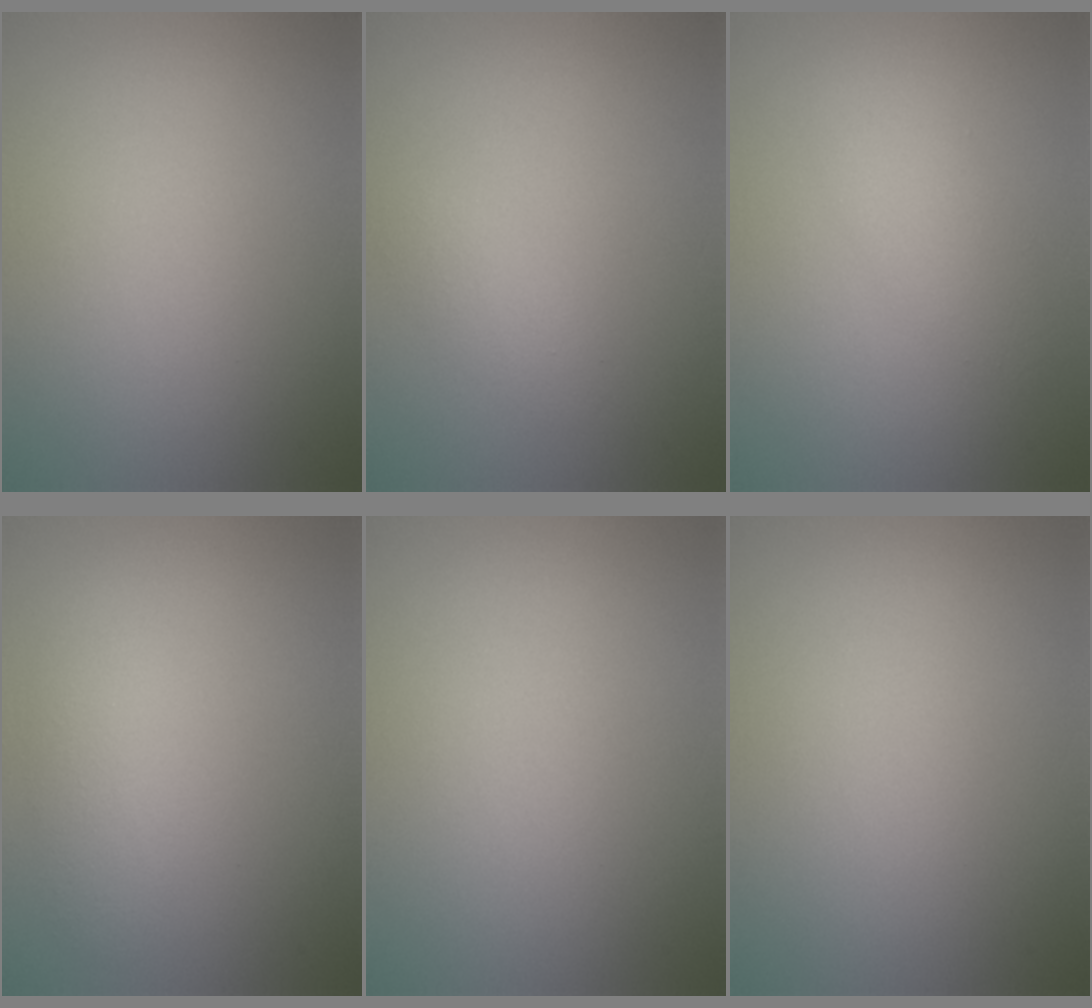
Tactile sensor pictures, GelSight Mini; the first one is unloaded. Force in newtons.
{"total": 1.1, "press": 1.1, "slide": 0.1}
{"total": 2.2, "press": 2.2, "slide": 0.1}
{"total": 2.4, "press": 2.4, "slide": 0.2}
{"total": 0.0}
{"total": 0.0}